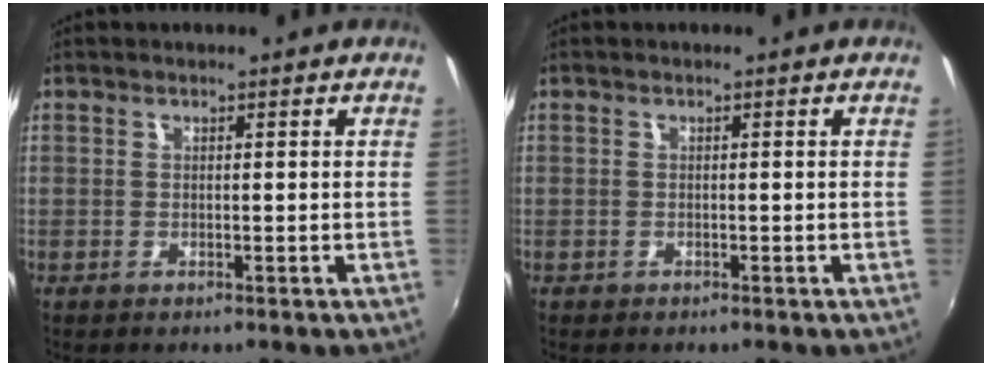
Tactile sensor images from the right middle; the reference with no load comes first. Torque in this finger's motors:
{"motor_torque": [-0.08, -0.12, -0.04, 0.00]}